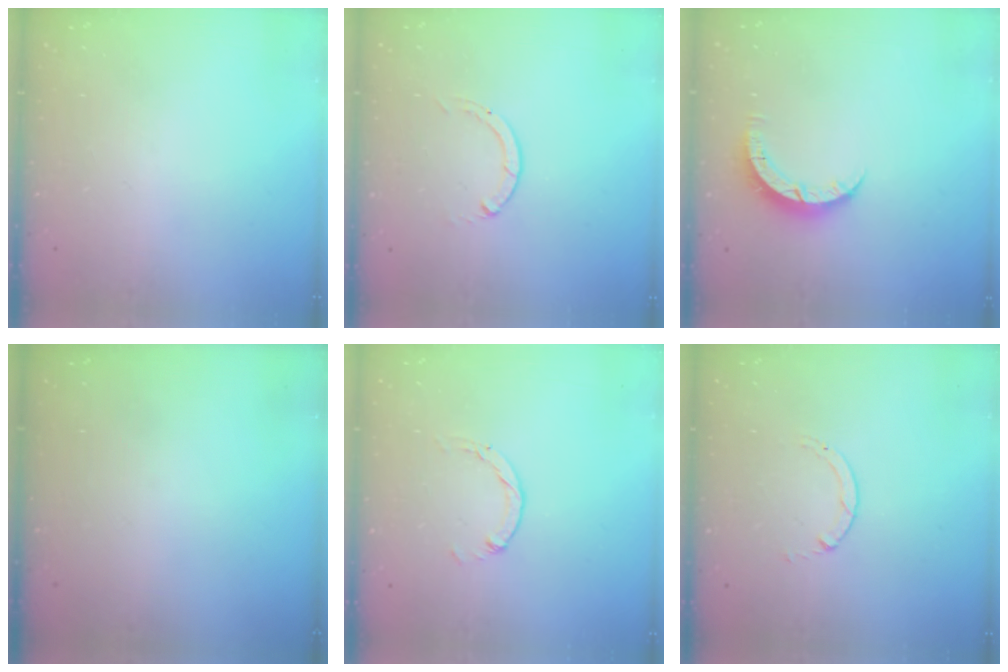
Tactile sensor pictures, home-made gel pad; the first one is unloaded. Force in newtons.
{"total": 0.0}
{"total": 4.4, "press": 4.4, "slide": 0.3}
{"total": 0.0}
{"total": 1.5, "press": 1.5, "slide": 0.2}
{"total": 0.7, "press": 0.7, "slide": 0.1}